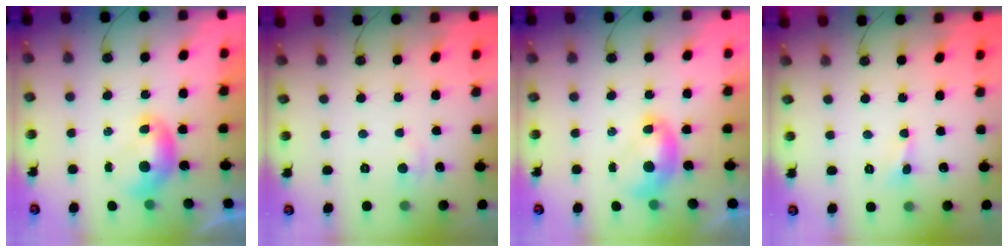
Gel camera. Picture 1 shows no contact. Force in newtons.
{"total": 2.1, "press": 2.0, "slide": 0.4}
{"total": 1.6, "press": 1.6, "slide": 0.2}
{"total": 1.9, "press": 1.8, "slide": 0.6}